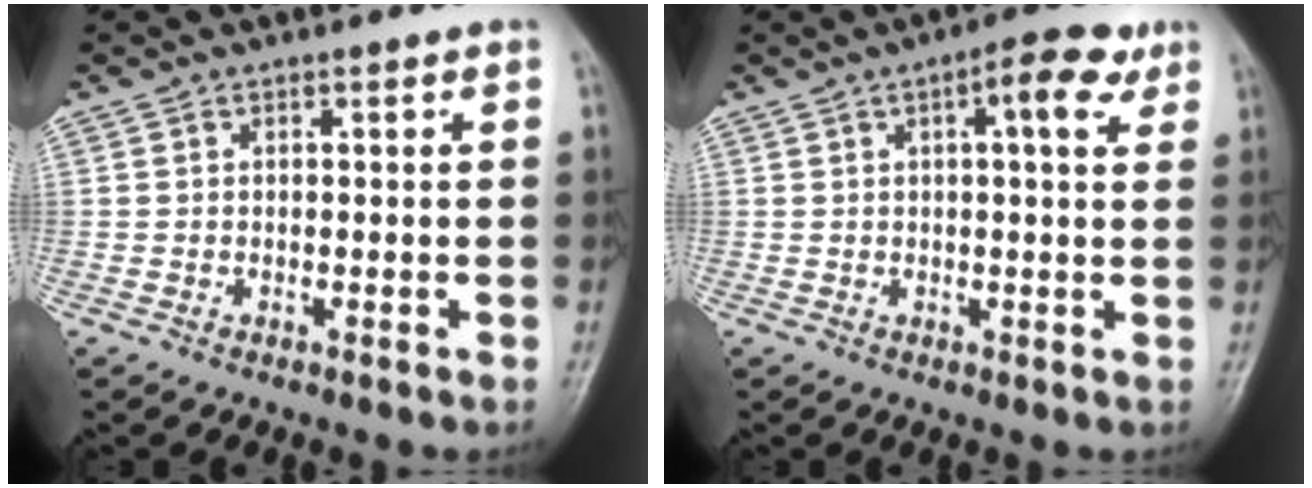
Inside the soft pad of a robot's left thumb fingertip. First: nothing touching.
{"total": 6.9, "force": [3.0, 2.3, 5.8], "torque": [-0.072, 0.002, 0.035]}